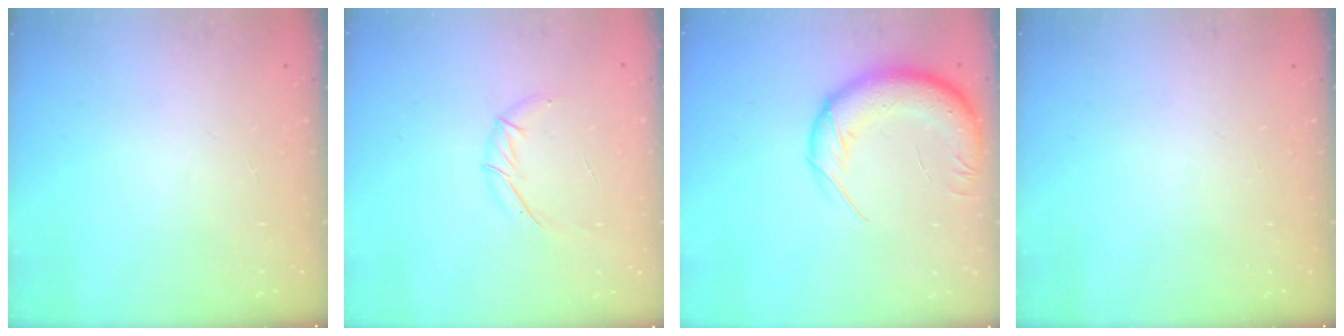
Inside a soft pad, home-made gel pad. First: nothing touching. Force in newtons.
{"total": 7.6, "press": 7.5, "slide": 1.1}
{"total": 14.6, "press": 14.1, "slide": 3.6}
{"total": 0.0}